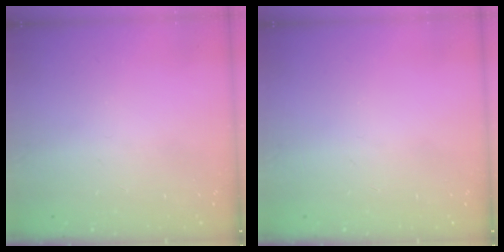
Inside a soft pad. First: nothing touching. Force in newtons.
{"total": 0.0}